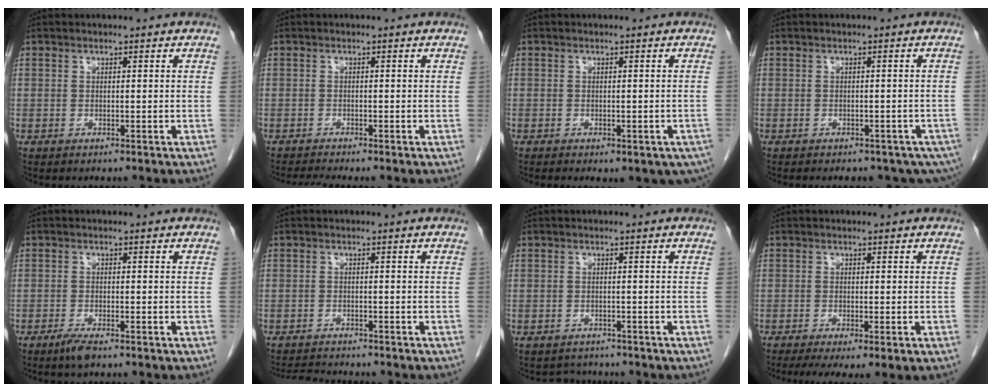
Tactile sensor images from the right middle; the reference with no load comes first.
{"total": 2.3, "force": [-2.0, -0.9, 0.7], "torque": [-0.018, -0.011, -0.037]}
{"total": 7.9, "force": [-5.1, 3.5, 5.0], "torque": [-0.070, -0.007, -0.056]}
{"total": 11.4, "force": [-8.1, 5.4, 5.9], "torque": [-0.098, -0.013, -0.083]}
{"total": 1.8, "force": [-1.2, 0.7, 1.2], "torque": [-0.023, -0.001, -0.017]}
{"total": 4.4, "force": [-4.2, 0.4, 1.1], "torque": [-0.019, -0.014, -0.066]}
{"total": 2.6, "force": [-2.3, 1.1, -0.2], "torque": [-0.003, 0.000, -0.034]}
{"total": 7.1, "force": [-4.6, 1.1, 5.4], "torque": [-0.079, -0.019, -0.072]}